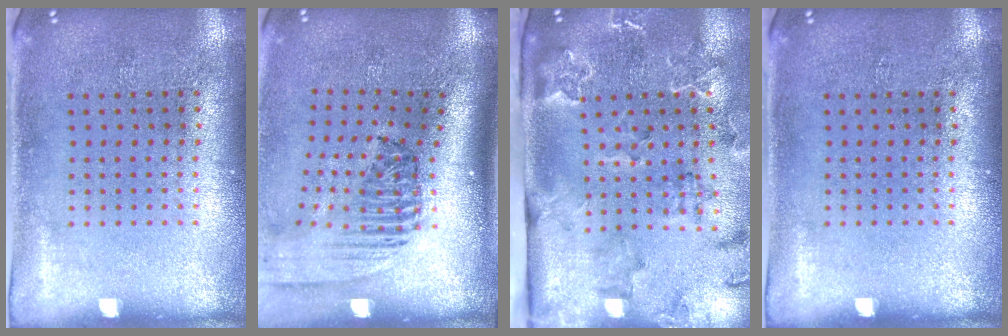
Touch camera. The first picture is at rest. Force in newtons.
{"total": 2.4, "press": 1.6, "slide": 1.7}
{"total": 2.3, "press": 2.3, "slide": 0.4}
{"total": 0.0}